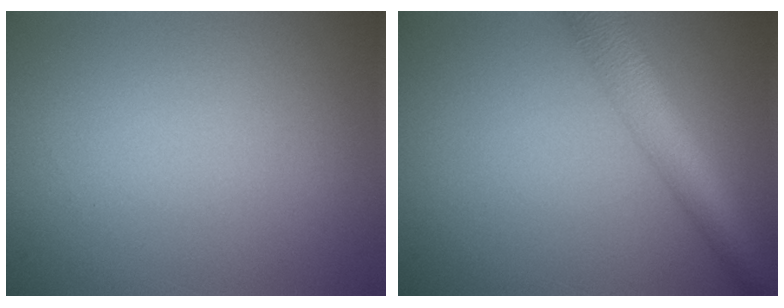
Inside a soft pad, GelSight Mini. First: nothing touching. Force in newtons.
{"total": 5.1, "press": 5.1, "slide": 0.2}